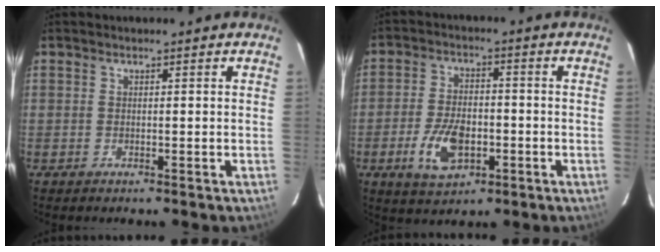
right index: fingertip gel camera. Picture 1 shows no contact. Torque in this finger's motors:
{"motor_torque": [0.03, -0.11, 0.16, 0.04]}